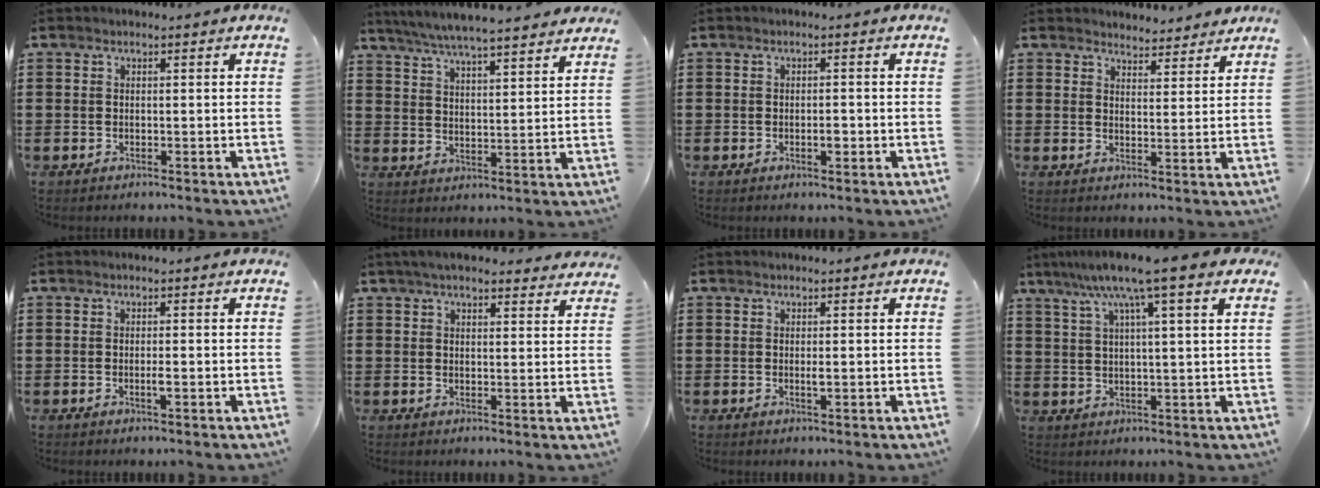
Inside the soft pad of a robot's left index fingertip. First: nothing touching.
{"total": 5.9, "force": [5.6, 0.0, 1.9], "torque": [-0.058, -0.027, 0.097]}
{"total": 1.5, "force": [-0.3, 0.5, 1.4], "torque": [-0.026, -0.001, -0.005]}
{"total": 3.7, "force": [3.6, 0.9, 0.0], "torque": [-0.012, -0.010, 0.069]}
{"total": 1.2, "force": [-0.2, 0.1, 1.1], "torque": [-0.021, -0.002, -0.003]}
{"total": 4.4, "force": [3.9, 0.8, 1.8], "torque": [-0.044, -0.002, 0.073]}
{"total": 1.0, "force": [0.1, 0.1, 1.0], "torque": [-0.019, -0.004, 0.003]}
{"total": 9.8, "force": [6.1, 0.6, 7.6], "torque": [-0.164, -0.007, 0.103]}